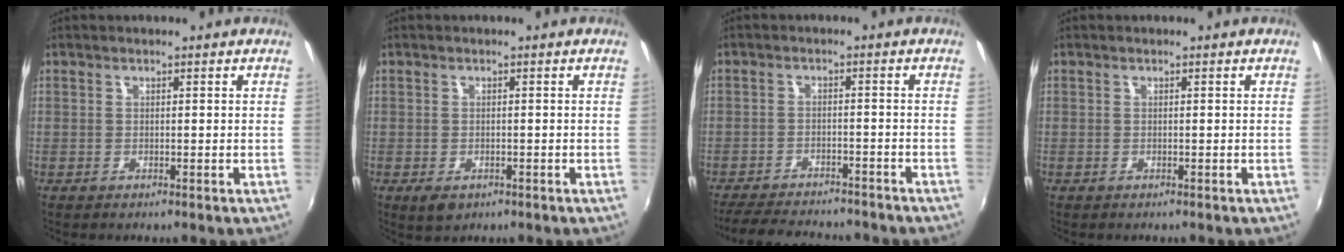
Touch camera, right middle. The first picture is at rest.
{"total": 3.1, "force": [-1.5, 1.9, 1.8], "torque": [-0.034, -0.010, -0.022]}
{"total": 15.0, "force": [-13.1, 4.0, 6.3], "torque": [-0.133, -0.020, -0.184]}
{"total": 0.0}